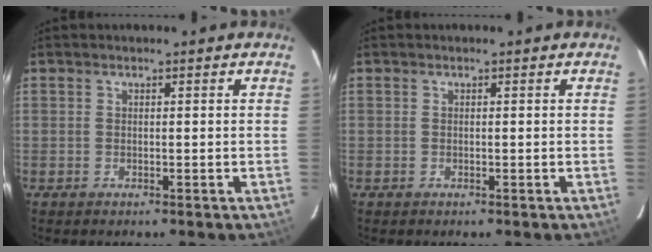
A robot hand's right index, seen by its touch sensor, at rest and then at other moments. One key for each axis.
{"total": 0.0}